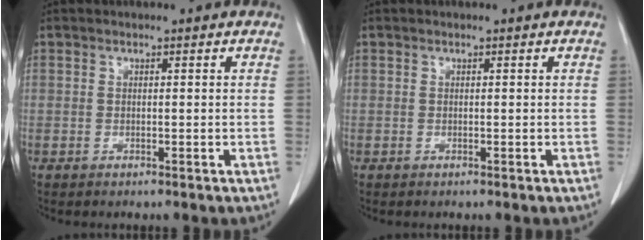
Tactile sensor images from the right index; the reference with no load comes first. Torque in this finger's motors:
{"motor_torque": [0.00, 0.00, 0.00, 0.00]}